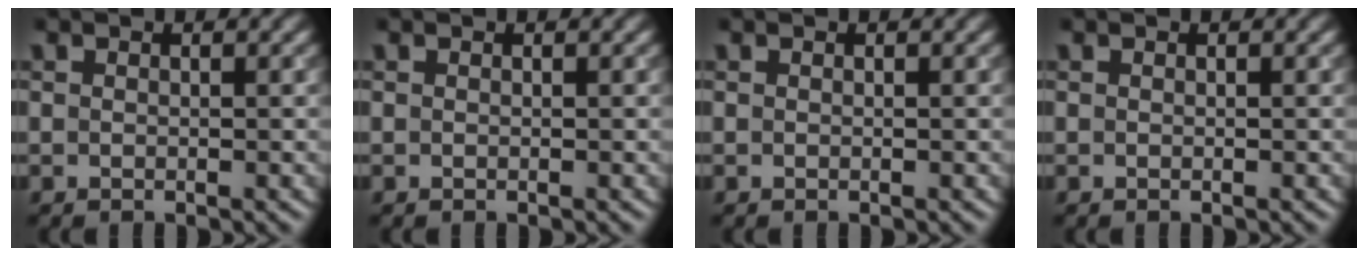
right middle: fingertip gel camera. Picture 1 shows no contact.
{"total": 0.0}
{"total": 0.0}
{"total": 0.0}